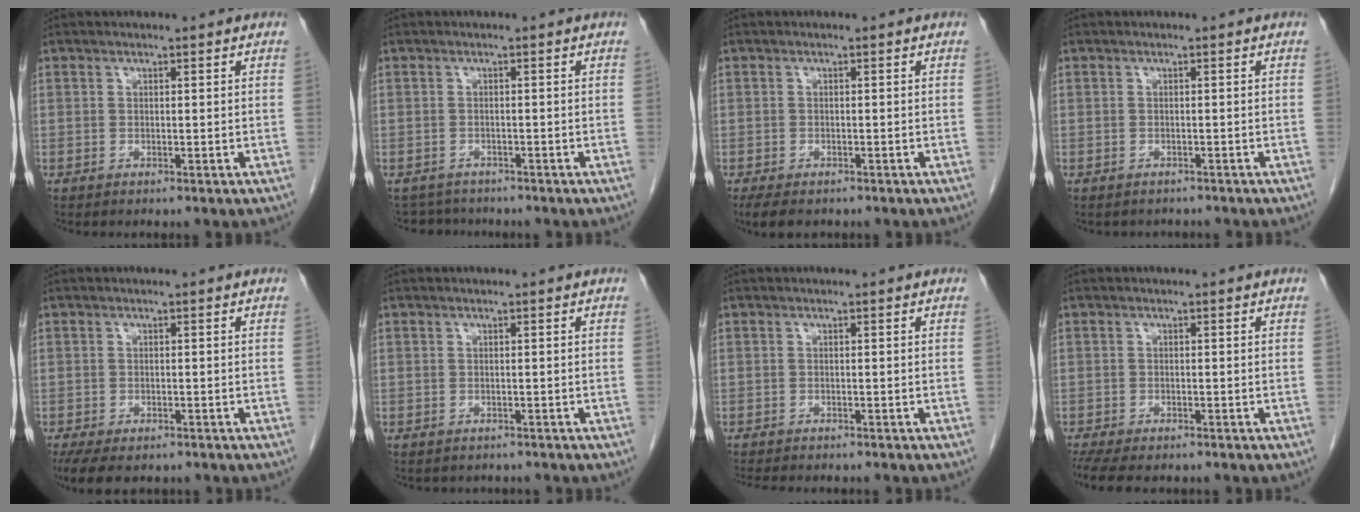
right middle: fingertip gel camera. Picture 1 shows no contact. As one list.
[{"total": 3.3, "force": [-3.1, 1.2, -0.4], "torque": [0.006, -0.003, -0.047]}, {"total": 4.4, "force": [-3.4, 1.9, 2.1], "torque": [-0.037, -0.010, -0.048]}, {"total": 2.3, "force": [-2.0, 1.0, 0.1], "torque": [-0.009, -0.001, -0.027]}, {"total": 8.4, "force": [-6.3, 3.6, 4.1], "torque": [-0.072, -0.011, -0.090]}, {"total": 2.7, "force": [-2.4, 1.2, 0.3], "torque": [-0.010, 0.000, -0.031]}, {"total": 7.5, "force": [-6.6, 1.8, 3.0], "torque": [-0.044, -0.005, -0.092]}, {"total": 9.7, "force": [-8.0, 3.1, 4.5], "torque": [-0.088, -0.010, -0.116]}]